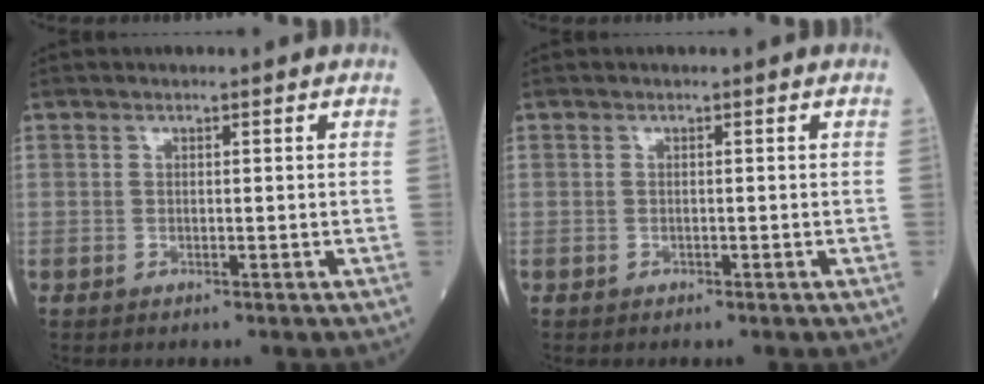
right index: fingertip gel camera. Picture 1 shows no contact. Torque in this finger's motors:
{"motor_torque": [0.19, -0.12, 0.05, -0.01]}